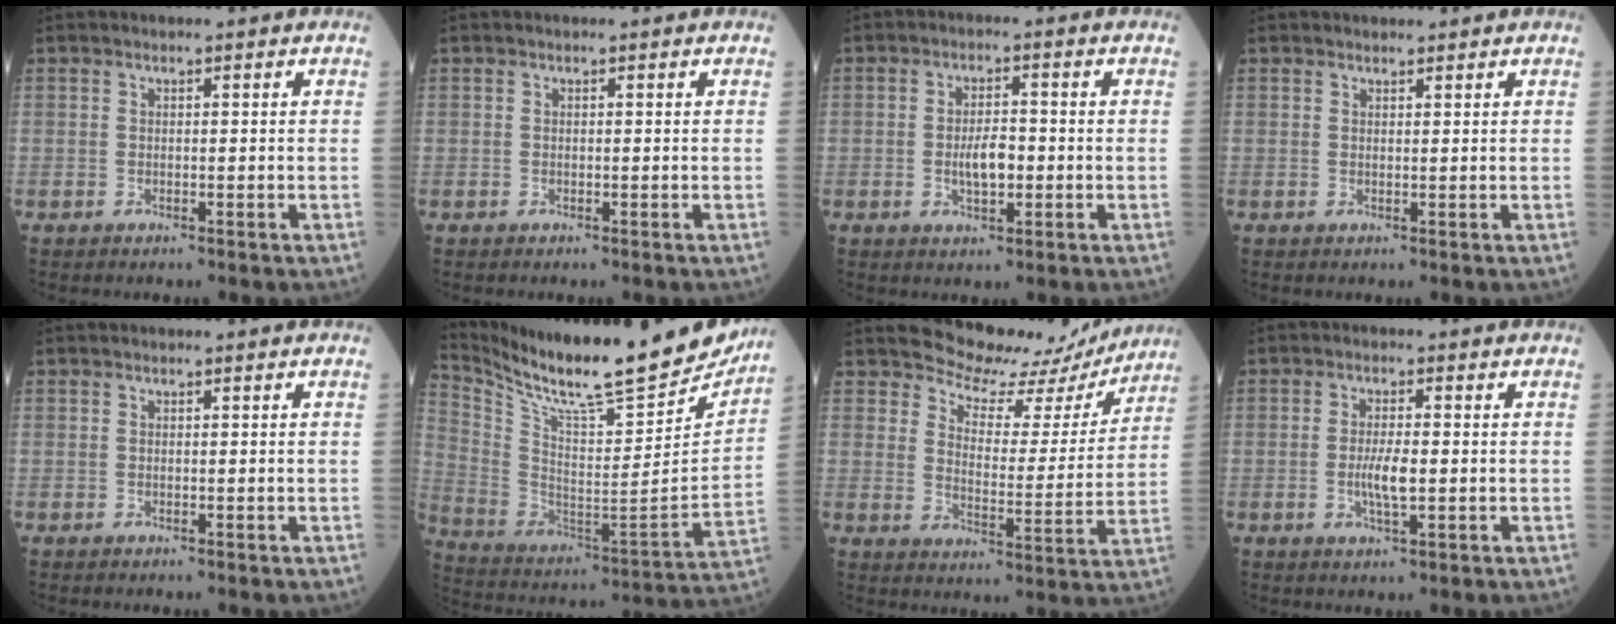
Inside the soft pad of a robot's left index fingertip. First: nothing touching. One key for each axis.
{"total": 0.0}
{"total": 4.2, "fx": -0.7, "fy": 1.6, "fz": 3.8, "tx": -0.073, "ty": 0.000, "tz": -0.013}
{"total": 1.4, "fx": 1.3, "fy": 0.3, "fz": 0.1, "tx": -0.009, "ty": 0.005, "tz": 0.024}
{"total": 0.0}
{"total": 25.6, "fx": 22.6, "fy": 3.2, "fz": 11.5, "tx": -0.212, "ty": -0.067, "tz": 0.342}
{"total": 12.7, "fx": 12.0, "fy": 3.9, "fz": 1.0, "tx": -0.009, "ty": -0.019, "tz": 0.149}
{"total": 3.8, "fx": -0.5, "fy": 0.7, "fz": 3.7, "tx": -0.077, "ty": -0.005, "tz": -0.008}